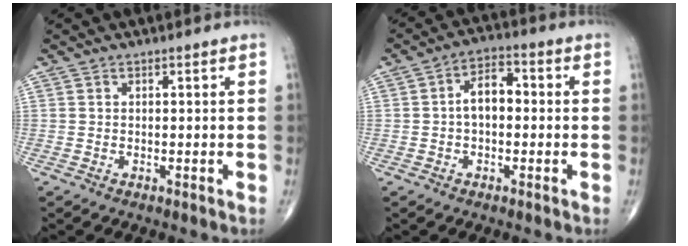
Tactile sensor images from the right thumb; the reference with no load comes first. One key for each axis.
{"total": 6.4, "fx": -0.1, "fy": 3.8, "fz": 5.1, "tx": -0.073, "ty": 0.026, "tz": -0.012}